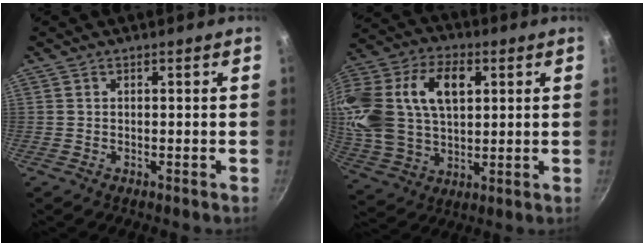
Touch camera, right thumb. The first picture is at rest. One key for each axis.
{"total": 25.2, "fx": 6.8, "fy": 16.5, "fz": 17.9, "tx": -0.382, "ty": 0.020, "tz": 0.123}